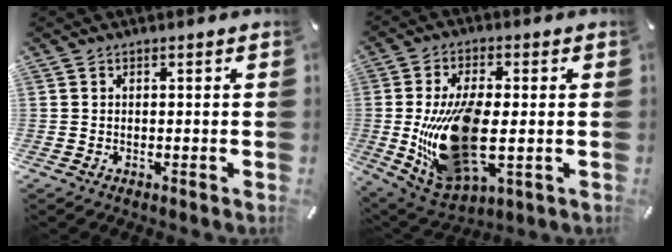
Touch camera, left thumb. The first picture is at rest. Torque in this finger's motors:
{"motor_torque": [0.77, 2.00, 2.28, 0.19, 0.36]}